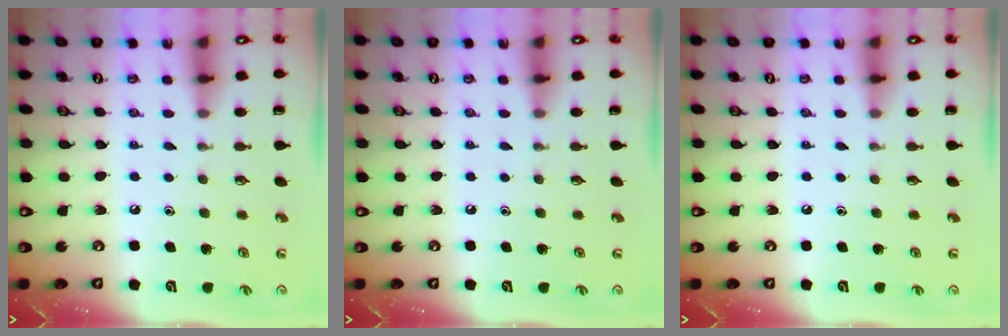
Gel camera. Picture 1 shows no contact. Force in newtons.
{"total": 0.0}
{"total": 0.0}